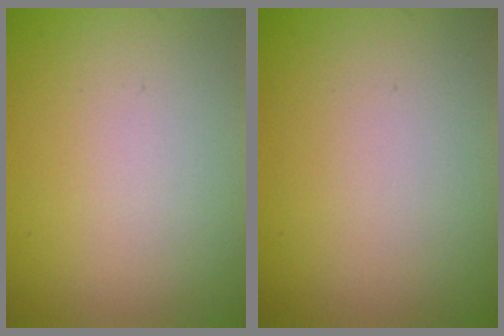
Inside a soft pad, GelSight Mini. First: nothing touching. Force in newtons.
{"total": 0.0}